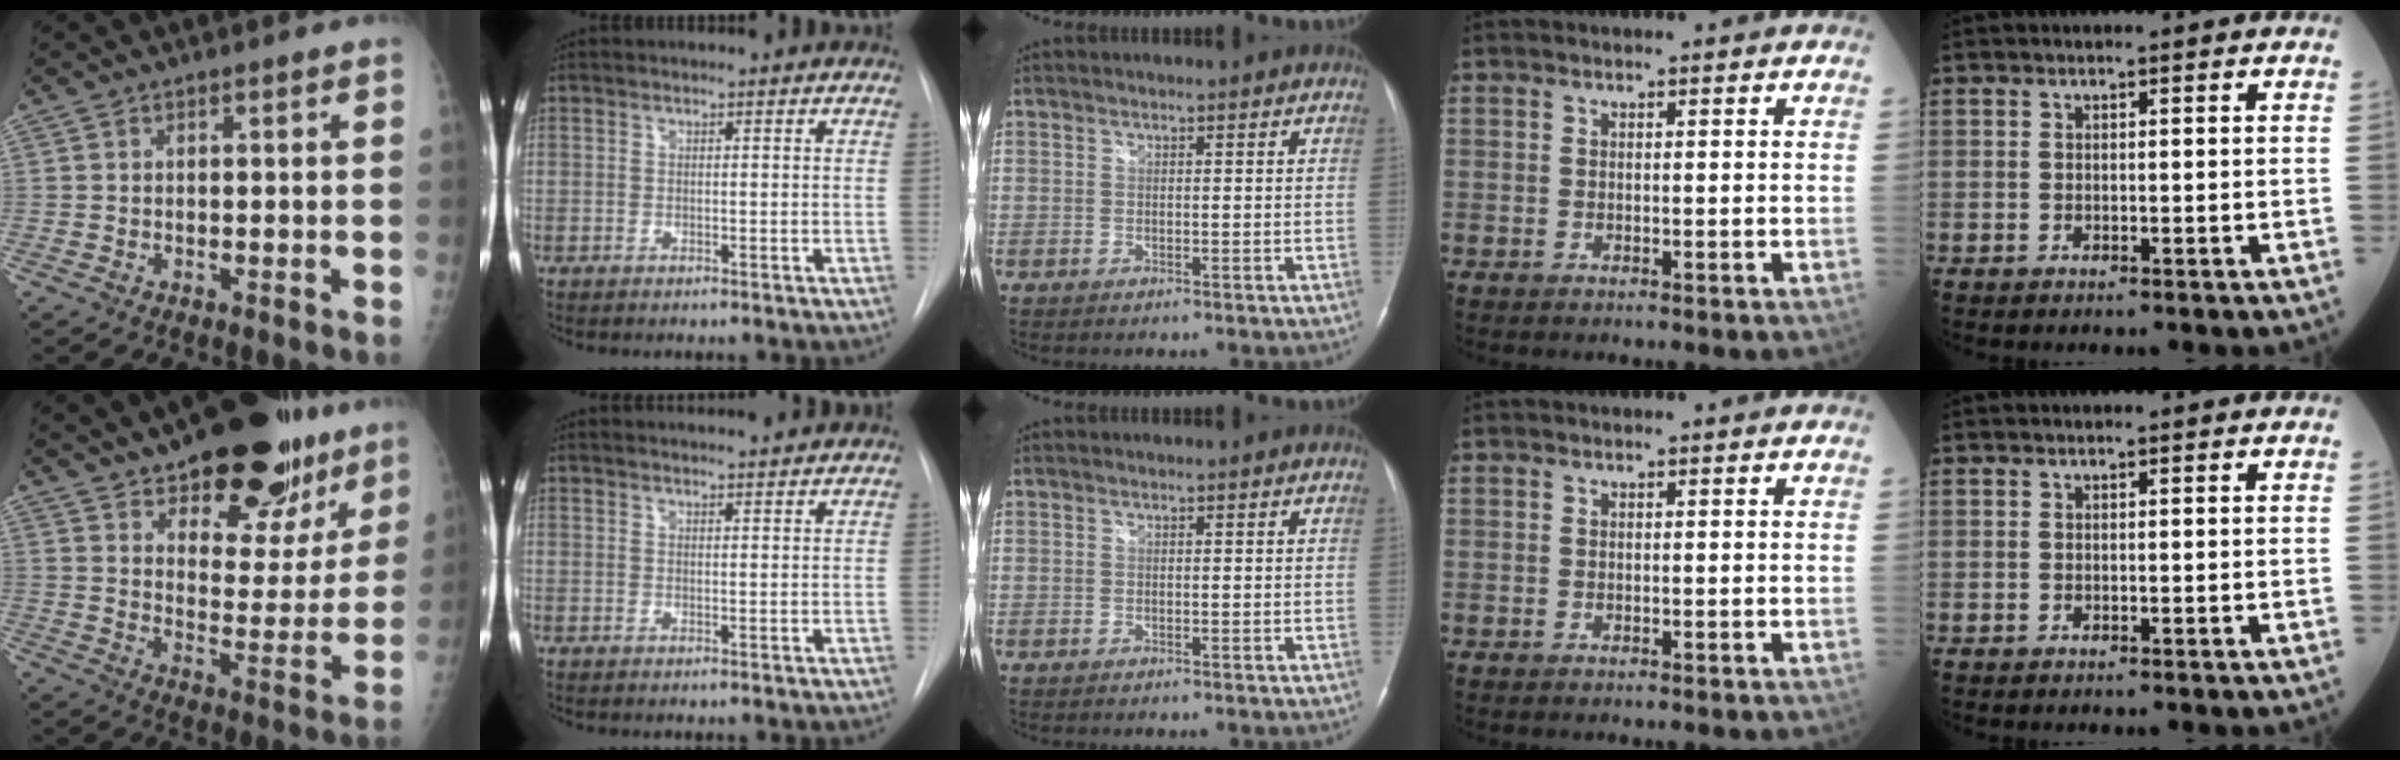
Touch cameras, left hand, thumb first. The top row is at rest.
{"thumb": {"total": 23.2, "force": [15.9, 10.4, 13.5], "torque": [-0.140, -0.071, 0.232]}, "index": {"total": 4.1, "force": [4.0, 0.2, 0.9], "torque": [-0.015, 0.013, 0.051]}}